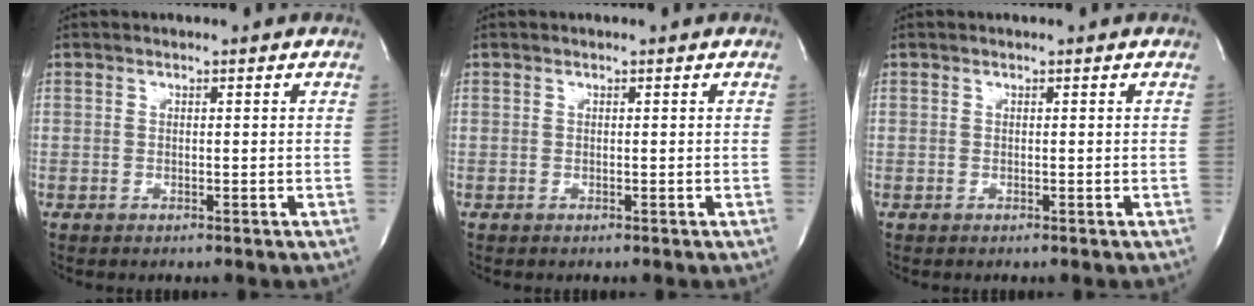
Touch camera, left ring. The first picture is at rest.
{"total": 0.0}
{"total": 0.0}